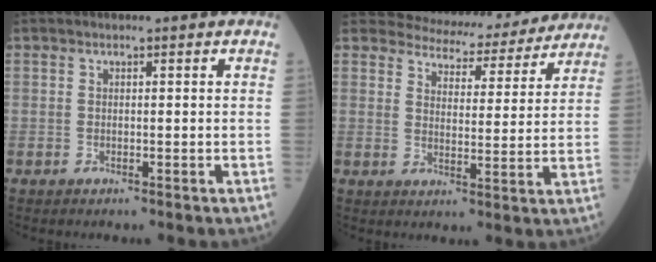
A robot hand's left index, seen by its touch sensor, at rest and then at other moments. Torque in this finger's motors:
{"motor_torque": [0.19, -1.95, -0.50, 0.03]}